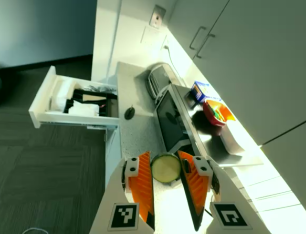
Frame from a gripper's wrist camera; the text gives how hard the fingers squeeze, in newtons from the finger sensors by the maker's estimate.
{"total": 10.9, "left": 11.0, "right": 10.7}